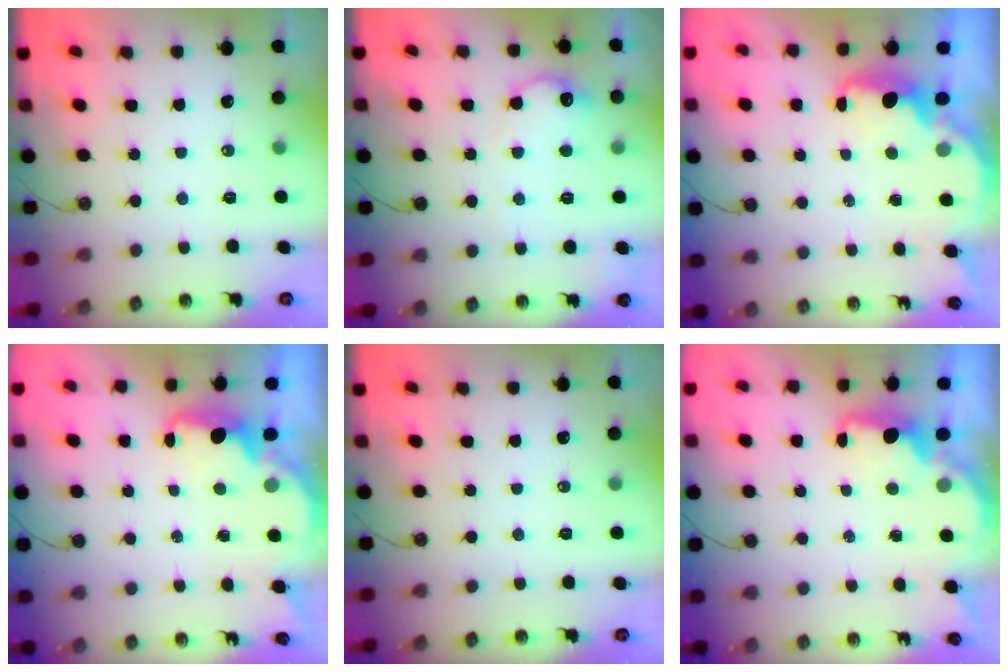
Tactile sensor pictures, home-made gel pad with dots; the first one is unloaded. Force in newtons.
{"total": 14.0, "press": 13.9, "slide": 0.6}
{"total": 2.3, "press": 2.3, "slide": 0.4}
{"total": 2.4, "press": 2.3, "slide": 0.8}
{"total": 0.0}
{"total": 2.2, "press": 2.1, "slide": 0.6}